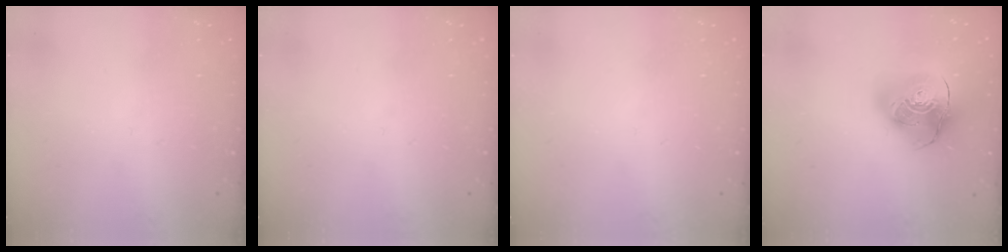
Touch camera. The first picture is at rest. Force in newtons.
{"total": 0.0}
{"total": 0.0}
{"total": 18.0, "press": 17.8, "slide": 2.4}